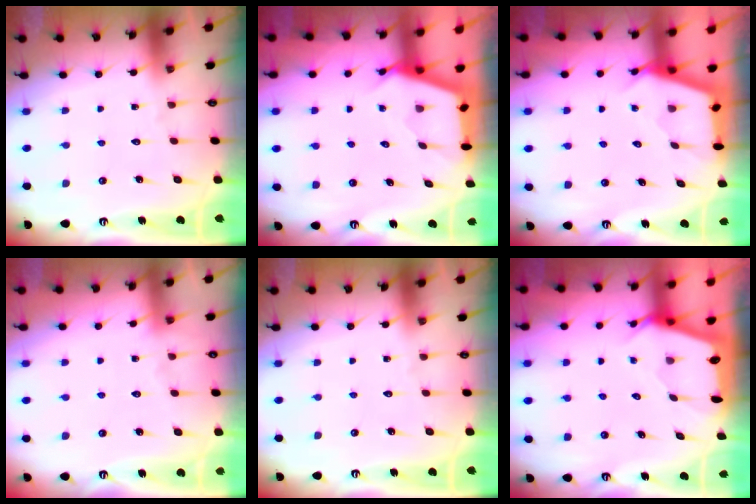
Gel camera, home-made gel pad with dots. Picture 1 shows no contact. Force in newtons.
{"total": 2.5, "press": 2.5, "slide": 0.3}
{"total": 3.0, "press": 3.0, "slide": 0.3}
{"total": 4.8, "press": 4.8, "slide": 0.6}
{"total": 0.0}
{"total": 2.5, "press": 2.5, "slide": 0.3}